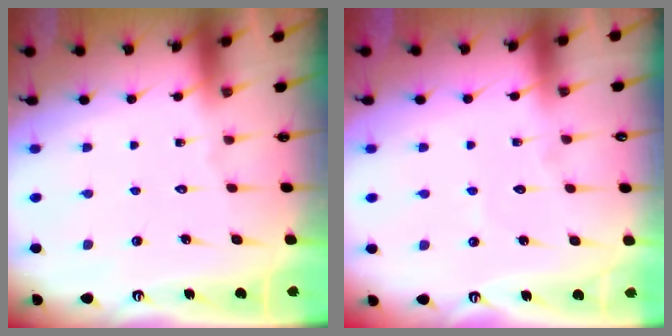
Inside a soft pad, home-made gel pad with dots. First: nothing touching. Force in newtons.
{"total": 2.6, "press": 2.6, "slide": 0.1}